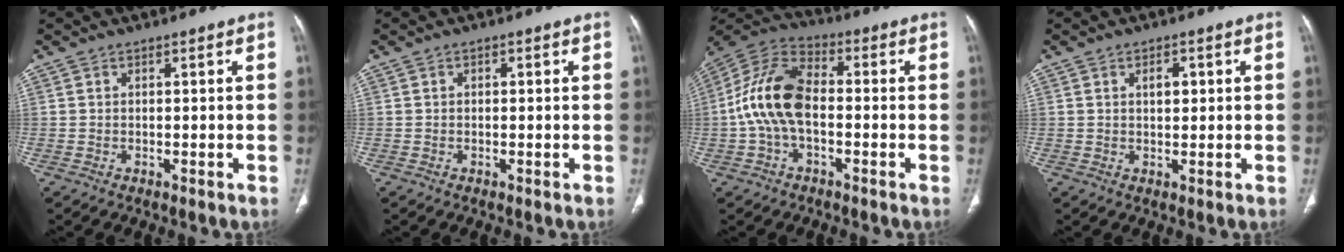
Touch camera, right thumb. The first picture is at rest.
{"total": 0.6, "force": [0.2, 0.4, 0.4], "torque": [-0.006, 0.003, 0.002]}
{"total": 13.2, "force": [-1.4, 7.6, 10.7], "torque": [-0.218, 0.037, -0.036]}
{"total": 2.7, "force": [0.8, 1.5, 2.1], "torque": [-0.026, -0.001, 0.013]}